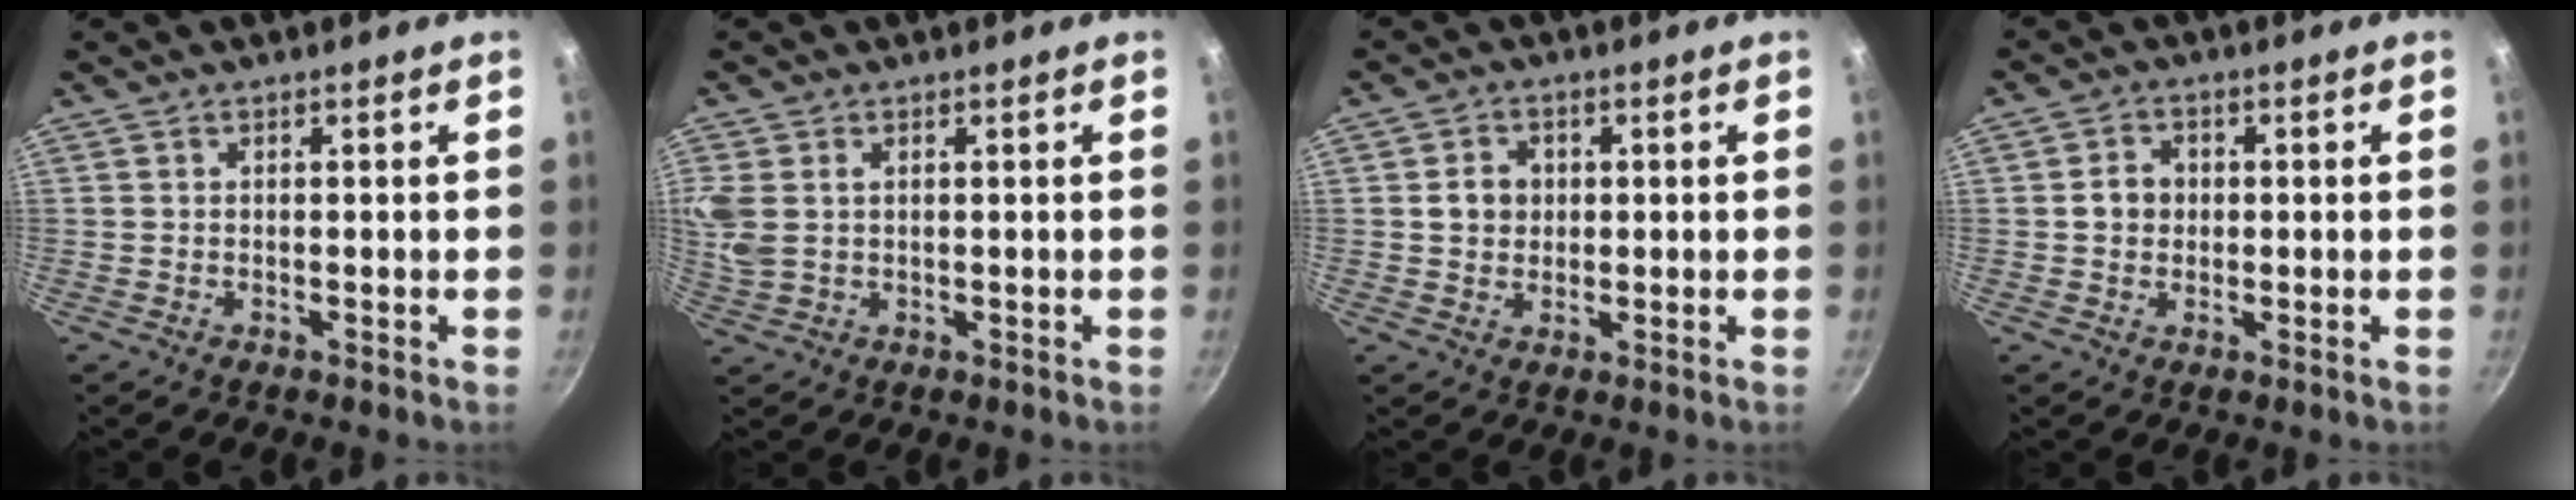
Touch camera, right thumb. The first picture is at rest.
{"total": 6.3, "force": [0.9, 4.4, 4.5], "torque": [-0.122, 0.010, 0.027]}
{"total": 4.5, "force": [0.6, 3.9, 2.2], "torque": [-0.019, 0.004, 0.008]}
{"total": 4.1, "force": [0.1, 3.5, 2.0], "torque": [-0.022, 0.010, -0.001]}